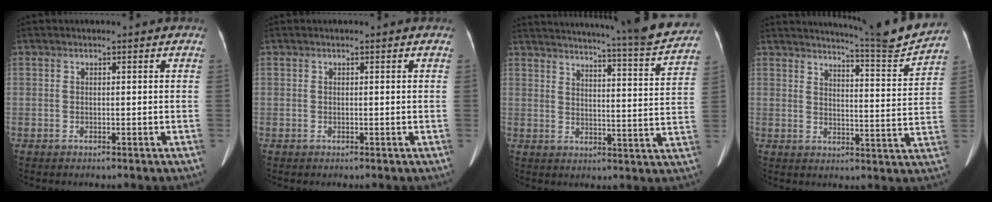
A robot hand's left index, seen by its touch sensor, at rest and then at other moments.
{"total": 0.0}
{"total": 22.9, "force": [21.2, 0.2, 8.7], "torque": [-0.132, -0.063, 0.257]}
{"total": 10.2, "force": [9.9, -2.0, 1.5], "torque": [-0.036, -0.052, 0.136]}